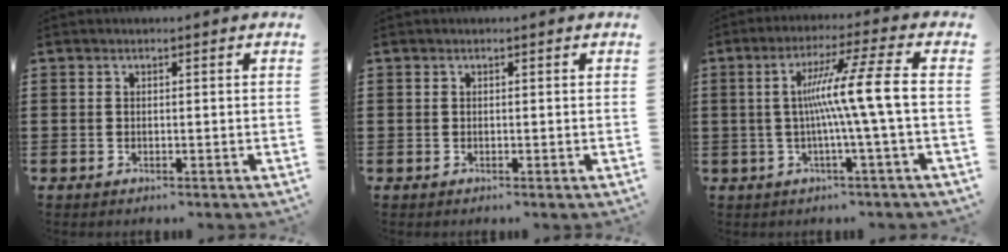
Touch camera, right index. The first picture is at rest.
{"total": 0.0}
{"total": 10.1, "force": [-0.3, -1.0, 10.0], "torque": [-0.181, -0.001, -0.016]}